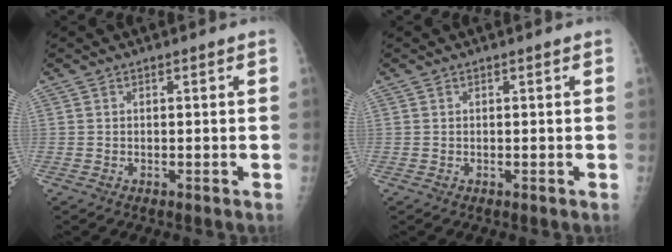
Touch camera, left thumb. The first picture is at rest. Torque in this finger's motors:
{"motor_torque": [-0.15, 0.16, -0.23, -0.22, 0.01]}